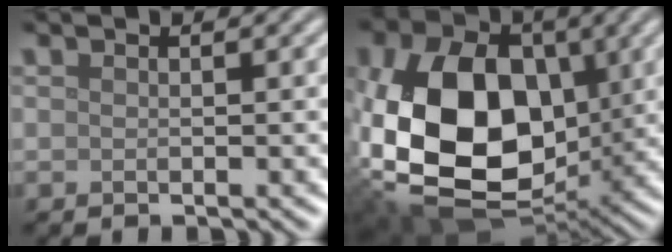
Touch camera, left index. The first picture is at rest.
{"total": 15.8, "force": [-0.2, 10.9, 11.5], "torque": [-0.230, -0.021, -0.005]}